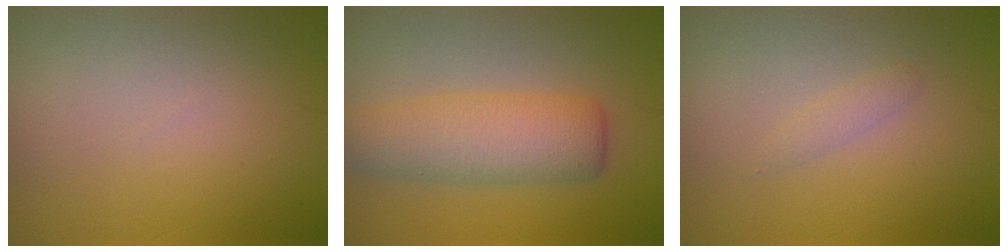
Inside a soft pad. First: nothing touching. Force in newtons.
{"total": 5.7, "press": 5.7, "slide": 0.4}
{"total": 0.9, "press": 0.9, "slide": 0.0}